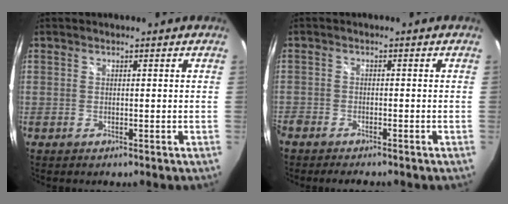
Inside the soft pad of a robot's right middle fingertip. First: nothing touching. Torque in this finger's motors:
{"motor_torque": [0.62, -0.61, 0.55, 0.12]}